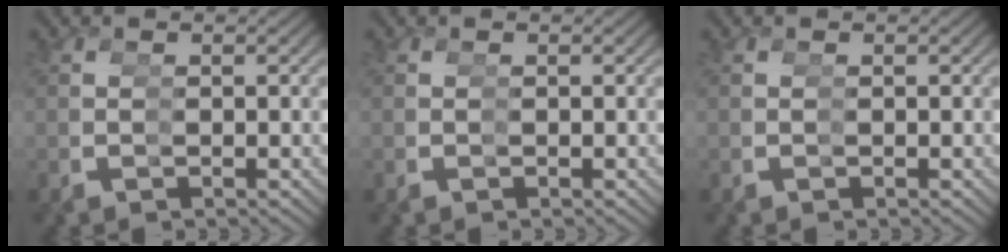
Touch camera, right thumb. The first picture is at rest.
{"total": 0.0}
{"total": 0.0}